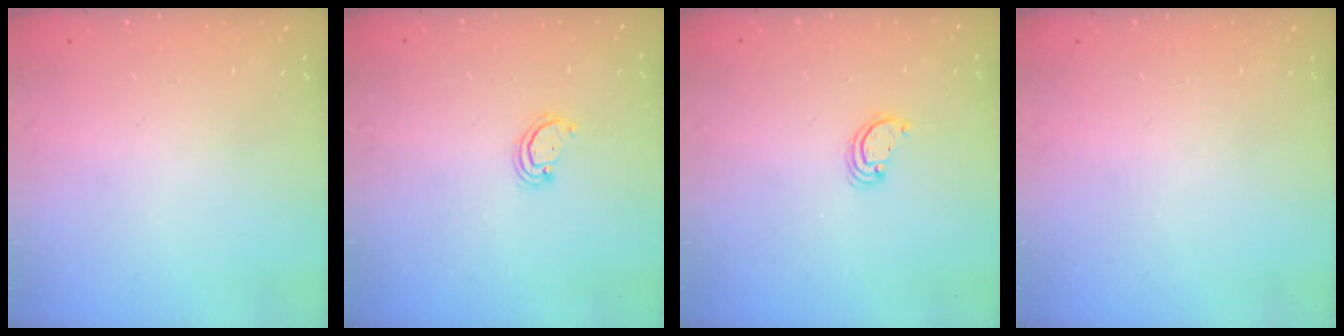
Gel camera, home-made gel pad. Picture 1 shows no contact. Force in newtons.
{"total": 2.6, "press": 2.6, "slide": 0.3}
{"total": 2.8, "press": 2.8, "slide": 0.2}
{"total": 0.0}